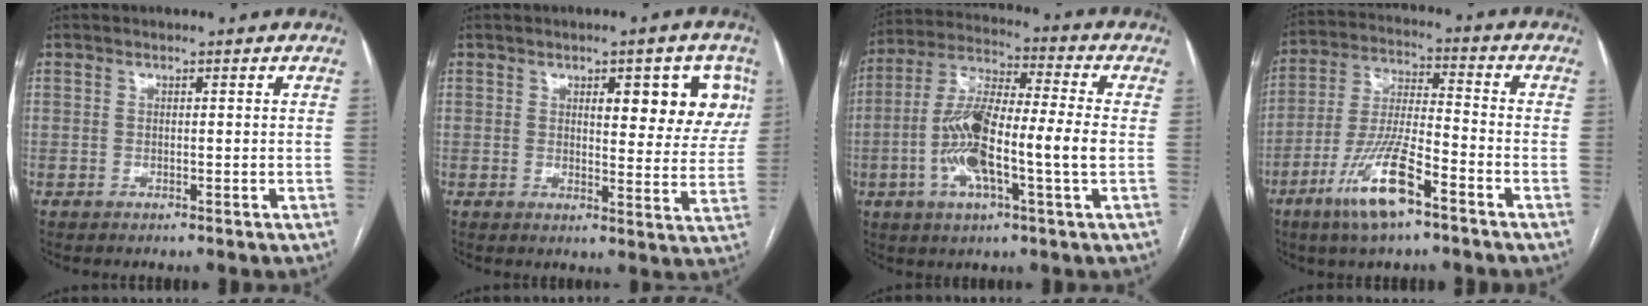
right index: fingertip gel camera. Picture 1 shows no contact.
{"total": 9.8, "force": [3.9, 3.5, 8.2], "torque": [-0.088, 0.008, 0.047]}
{"total": 14.3, "force": [-2.6, 1.7, 14.0], "torque": [-0.280, 0.007, -0.051]}
{"total": 12.2, "force": [-6.9, 2.0, 9.8], "torque": [-0.200, -0.014, -0.129]}